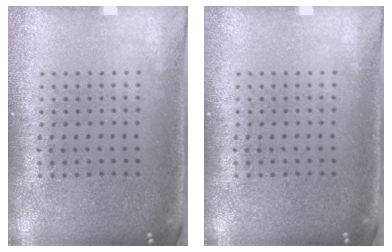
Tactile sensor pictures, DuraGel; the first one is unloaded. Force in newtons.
{"total": 0.0}